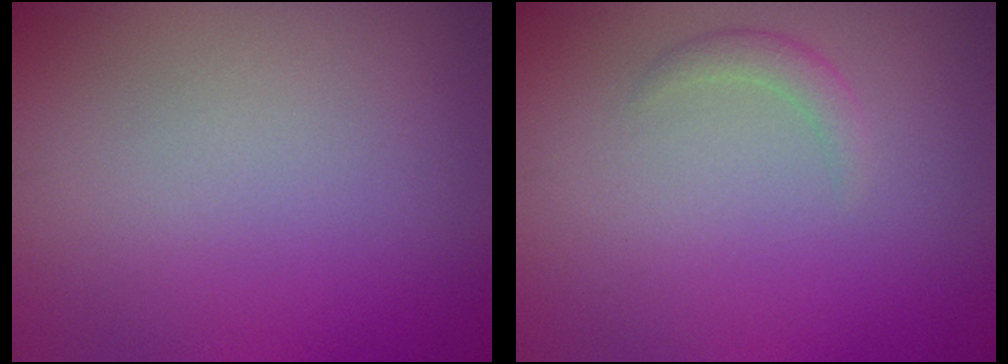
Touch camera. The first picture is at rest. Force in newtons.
{"total": 1.2, "press": 1.2, "slide": 0.1}